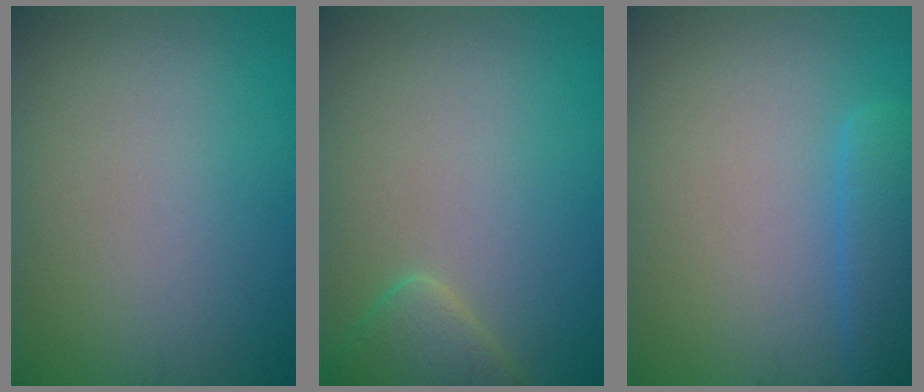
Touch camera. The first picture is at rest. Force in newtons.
{"total": 2.8, "press": 2.8, "slide": 0.1}
{"total": 3.3, "press": 3.3, "slide": 0.2}